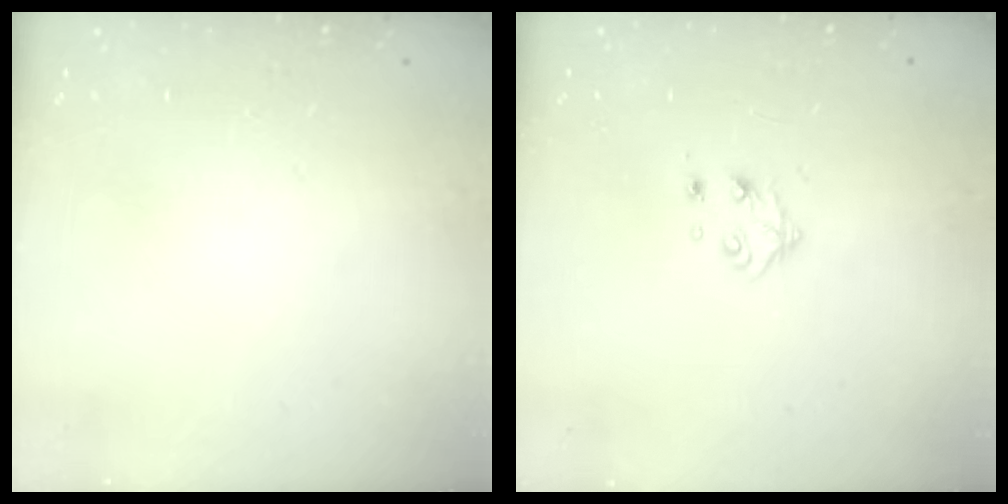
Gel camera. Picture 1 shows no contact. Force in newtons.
{"total": 4.2, "press": 4.1, "slide": 0.8}